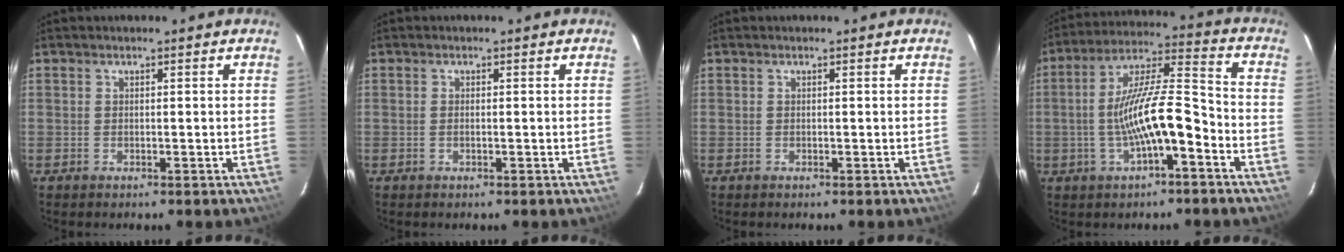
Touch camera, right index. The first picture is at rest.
{"total": 0.5, "force": [-0.1, 0.1, 0.5], "torque": [-0.012, -0.001, -0.003]}
{"total": 0.0}
{"total": 12.9, "force": [-4.3, 2.7, 11.8], "torque": [-0.219, 0.013, -0.073]}